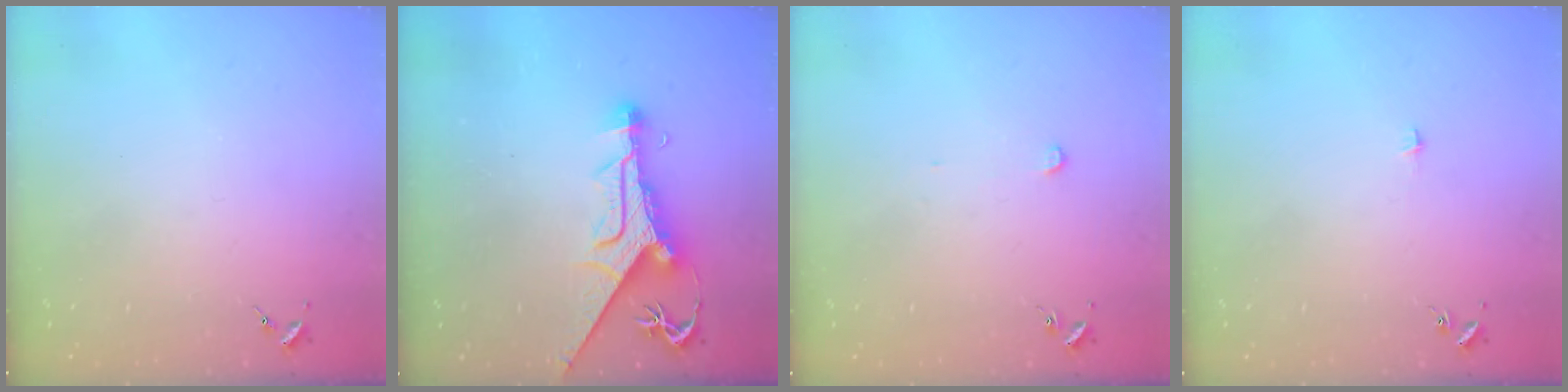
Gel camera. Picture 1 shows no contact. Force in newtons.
{"total": 12.6, "press": 12.5, "slide": 1.4}
{"total": 2.2, "press": 2.2, "slide": 0.2}
{"total": 2.6, "press": 2.6, "slide": 0.2}